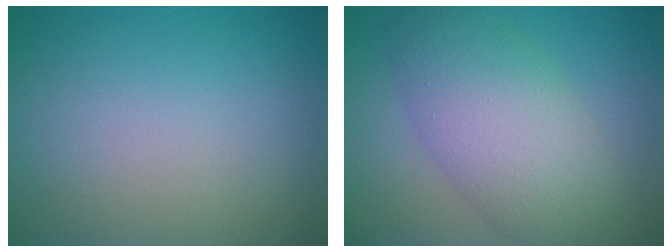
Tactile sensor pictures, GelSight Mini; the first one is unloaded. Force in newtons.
{"total": 7.7, "press": 7.6, "slide": 0.2}